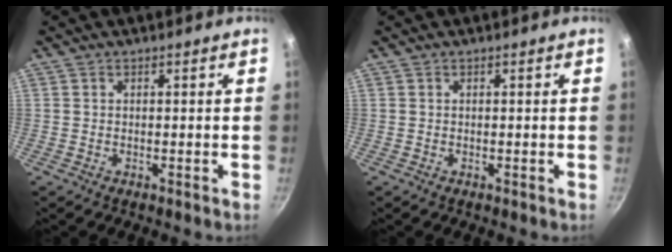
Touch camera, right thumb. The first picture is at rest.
{"total": 0.0}